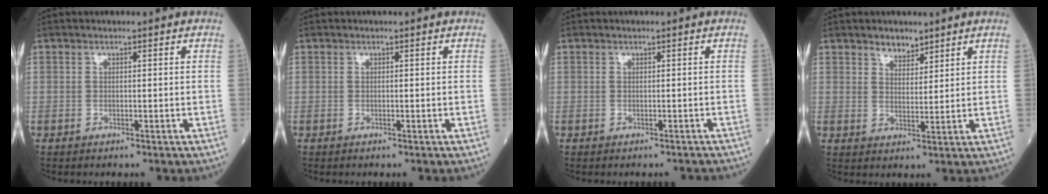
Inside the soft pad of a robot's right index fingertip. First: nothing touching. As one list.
[{"total": 0.0}, {"total": 1.2, "force": [-1.1, 0.2, 0.1], "torque": [0.002, -0.003, -0.014]}, {"total": 3.2, "force": [2.6, 1.5, 1.0], "torque": [-0.017, -0.001, 0.045]}]